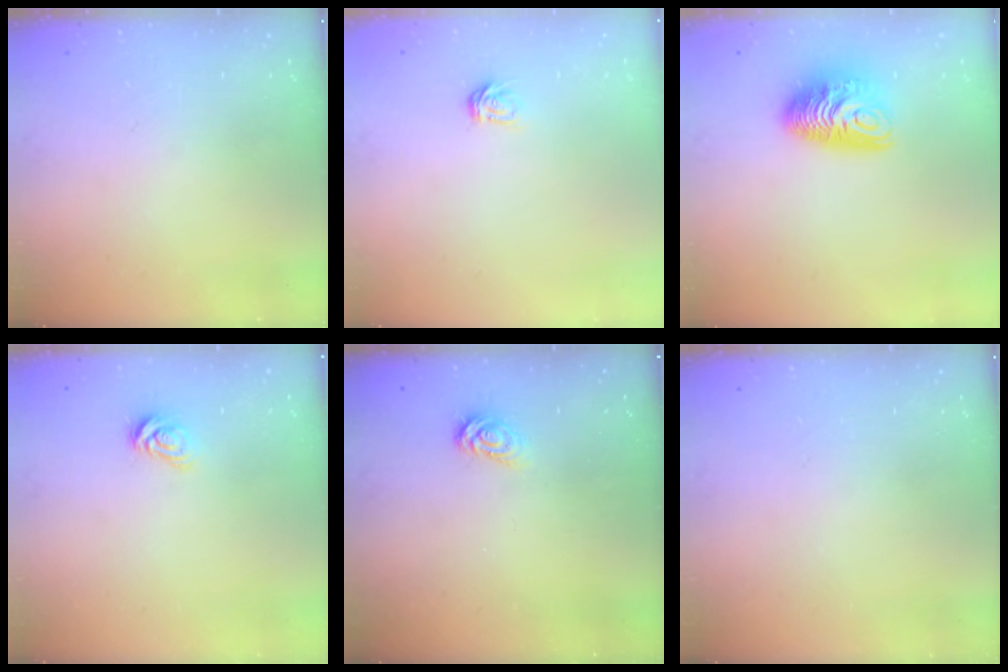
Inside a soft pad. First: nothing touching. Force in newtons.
{"total": 4.0, "press": 4.0, "slide": 0.5}
{"total": 10.9, "press": 10.9, "slide": 0.9}
{"total": 6.2, "press": 6.2, "slide": 0.5}
{"total": 3.0, "press": 2.9, "slide": 0.3}
{"total": 0.0}